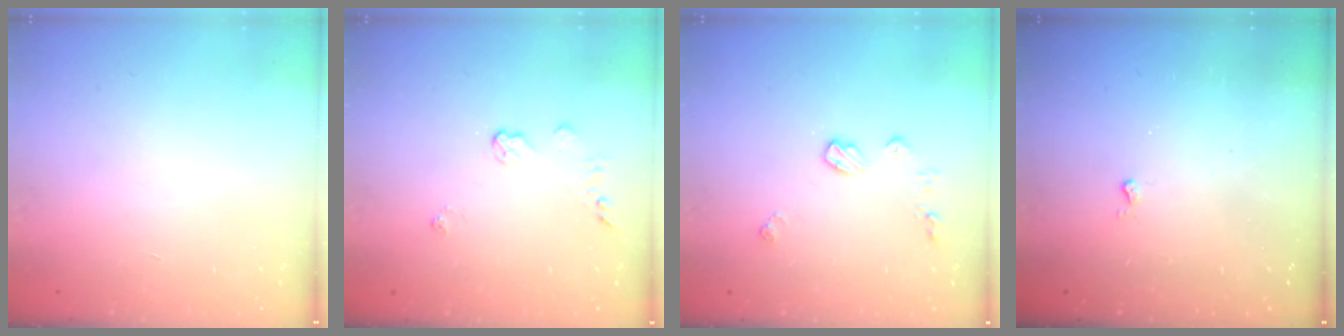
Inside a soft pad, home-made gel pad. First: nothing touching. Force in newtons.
{"total": 4.8, "press": 4.8, "slide": 0.7}
{"total": 7.5, "press": 7.5, "slide": 0.3}
{"total": 2.6, "press": 2.6, "slide": 0.4}